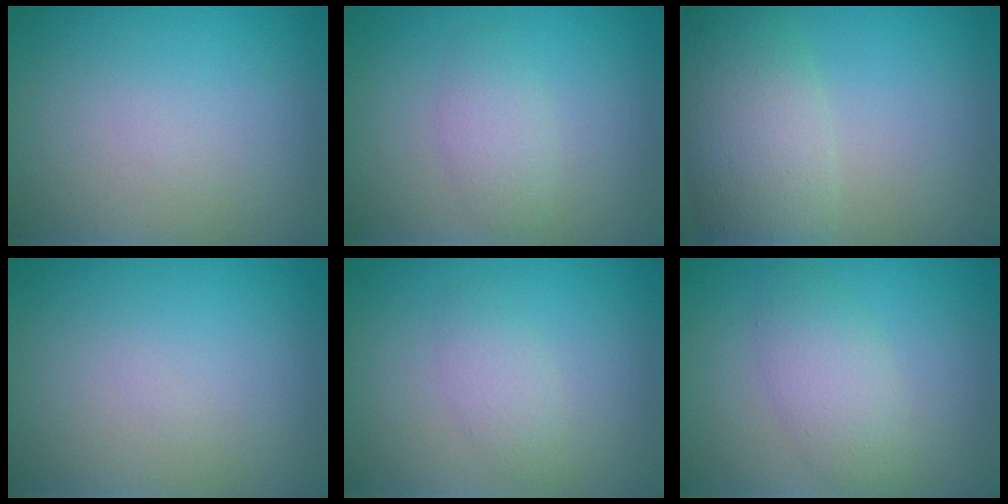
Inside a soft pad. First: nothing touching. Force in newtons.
{"total": 1.9, "press": 1.9, "slide": 0.0}
{"total": 6.1, "press": 6.1, "slide": 0.4}
{"total": 0.0}
{"total": 1.7, "press": 1.7, "slide": 0.1}
{"total": 2.6, "press": 2.6, "slide": 0.3}